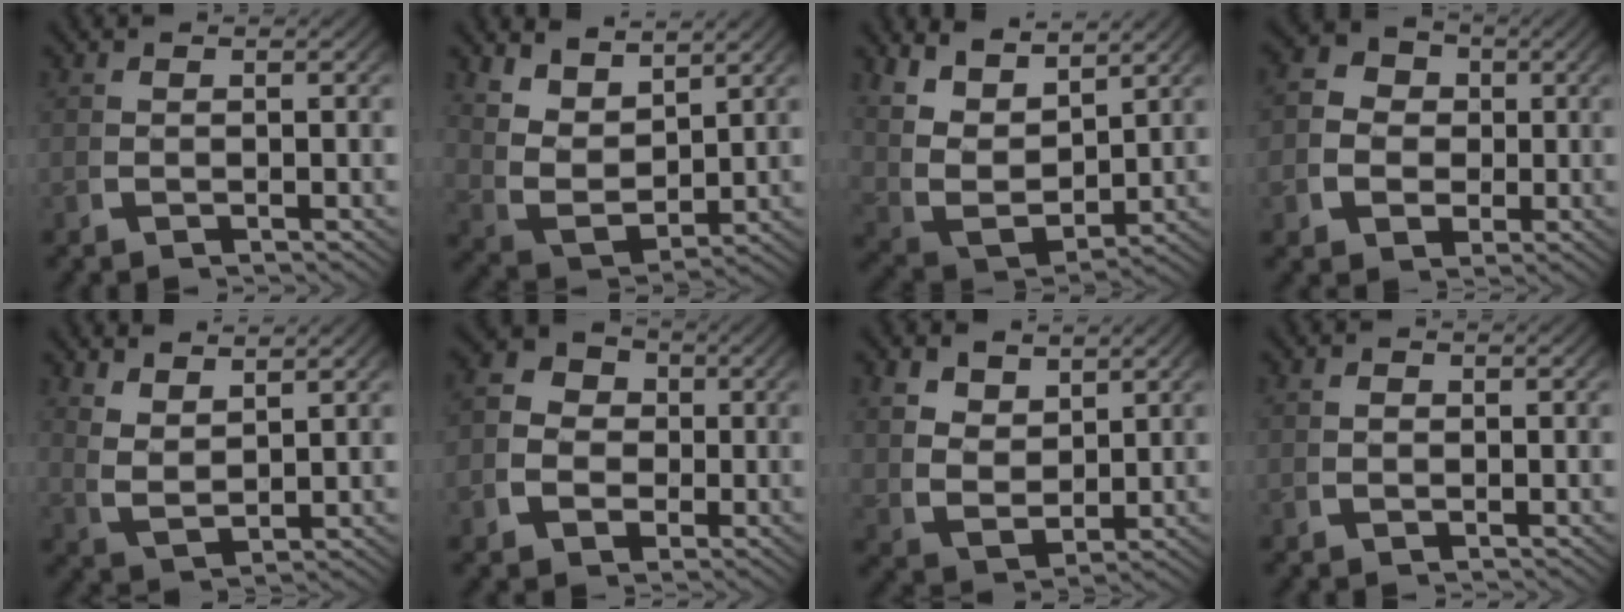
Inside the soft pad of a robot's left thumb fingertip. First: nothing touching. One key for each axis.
{"total": 6.3, "fx": 2.2, "fy": 4.1, "fz": 4.1, "tx": -0.105, "ty": -0.018, "tz": 0.049}
{"total": 8.0, "fx": 2.7, "fy": 5.3, "fz": 5.4, "tx": -0.136, "ty": -0.020, "tz": 0.055}
{"total": 7.3, "fx": 0.6, "fy": 6.5, "fz": 3.3, "tx": -0.070, "ty": -0.010, "tz": 0.003}
{"total": 3.8, "fx": 2.2, "fy": 2.0, "fz": 2.4, "tx": -0.057, "ty": -0.016, "tz": 0.058}
{"total": 7.4, "fx": 0.4, "fy": 6.6, "fz": 3.2, "tx": -0.060, "ty": -0.002, "tz": -0.006}
{"total": 4.8, "fx": 1.7, "fy": 3.3, "fz": 3.0, "tx": -0.075, "ty": -0.023, "tz": 0.046}
{"total": 0.6, "fx": 0.2, "fy": 0.5, "fz": 0.3, "tx": -0.007, "ty": -0.004, "tz": 0.005}